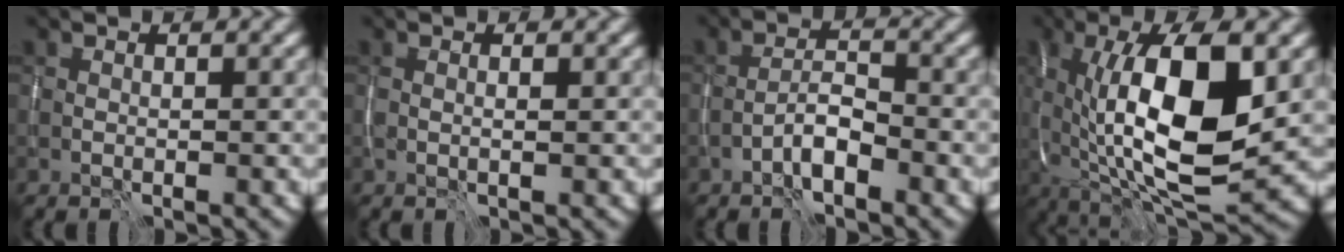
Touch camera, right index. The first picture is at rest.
{"total": 0.6, "force": [0.1, 0.0, 0.5], "torque": [-0.005, -0.003, 0.001]}
{"total": 2.5, "force": [-2.0, 0.5, 1.5], "torque": [-0.024, 0.010, -0.040]}
{"total": 13.0, "force": [1.0, 4.9, 12.0], "torque": [-0.194, -0.007, 0.016]}